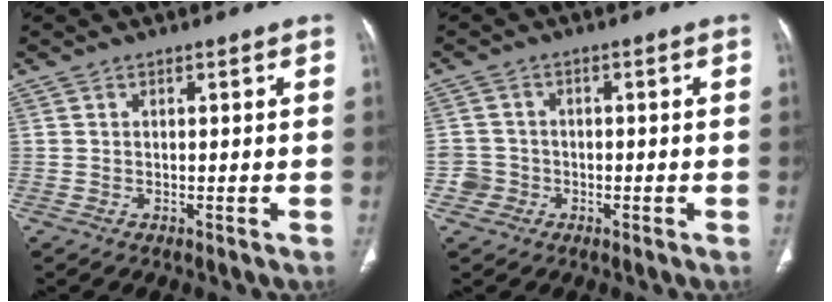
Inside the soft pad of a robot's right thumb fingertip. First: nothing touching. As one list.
[{"total": 3.5, "force": [-1.4, 3.2, 0.0], "torque": [0.018, 0.016, -0.032]}]